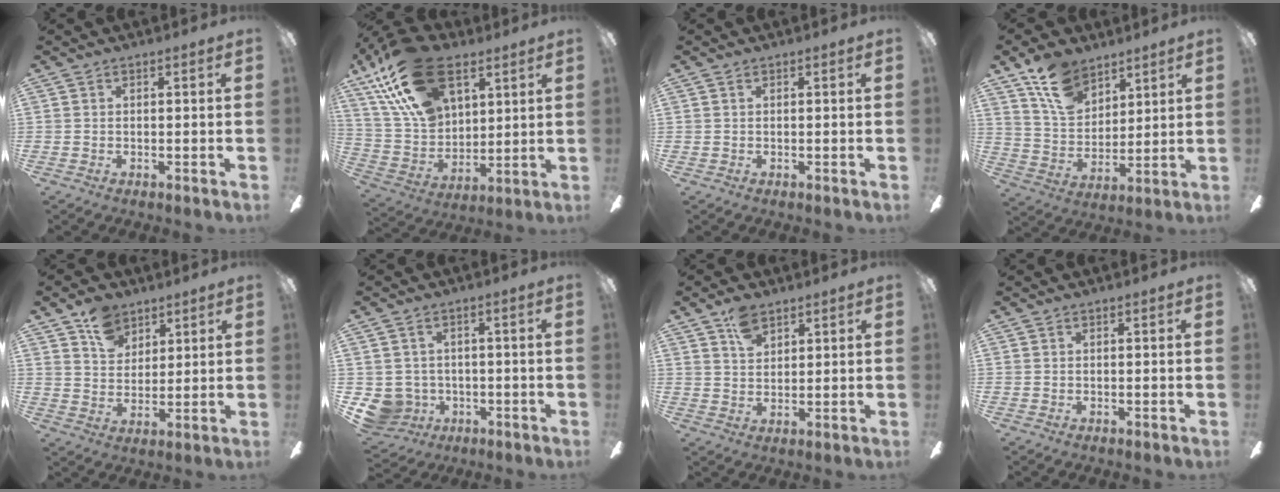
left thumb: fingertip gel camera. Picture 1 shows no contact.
{"total": 23.5, "force": [13.1, 13.5, 14.2], "torque": [-0.293, -0.047, 0.235]}
{"total": 0.0}
{"total": 13.7, "force": [9.2, 8.2, 6.0], "torque": [-0.114, -0.035, 0.179]}
{"total": 8.9, "force": [6.0, 5.8, 3.1], "torque": [-0.052, -0.017, 0.113]}
{"total": 5.7, "force": [-0.8, 5.5, 0.9], "torque": [-0.059, 0.000, -0.013]}
{"total": 5.8, "force": [3.8, 3.2, 2.9], "torque": [-0.050, -0.010, 0.071]}
{"total": 0.0}